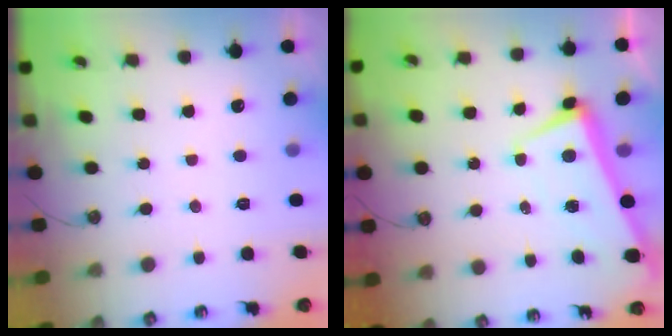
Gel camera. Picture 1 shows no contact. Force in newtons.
{"total": 2.2, "press": 2.1, "slide": 0.7}